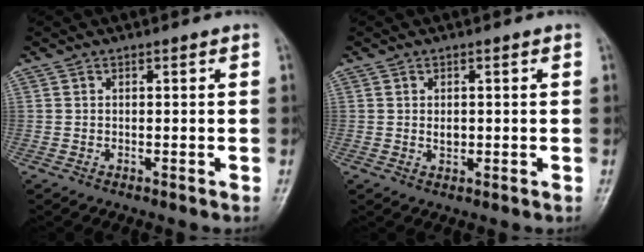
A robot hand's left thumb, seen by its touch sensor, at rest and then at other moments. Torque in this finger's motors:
{"motor_torque": [-0.04, 0.08, 0.14, 0.01, 0.01]}